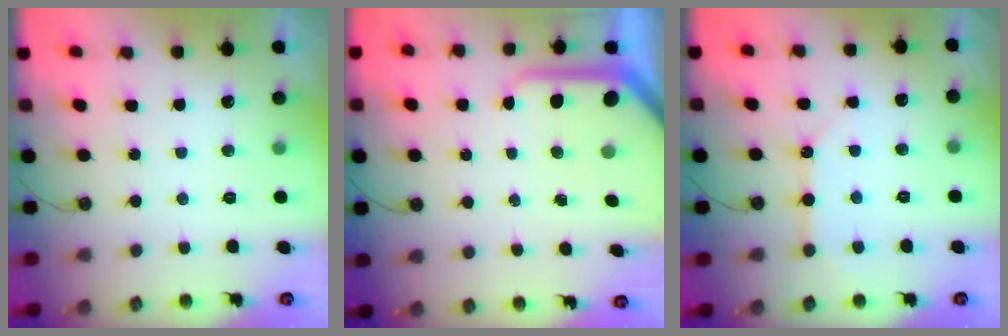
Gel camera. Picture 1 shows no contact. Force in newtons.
{"total": 8.3, "press": 8.2, "slide": 0.9}
{"total": 6.6, "press": 6.6, "slide": 0.7}